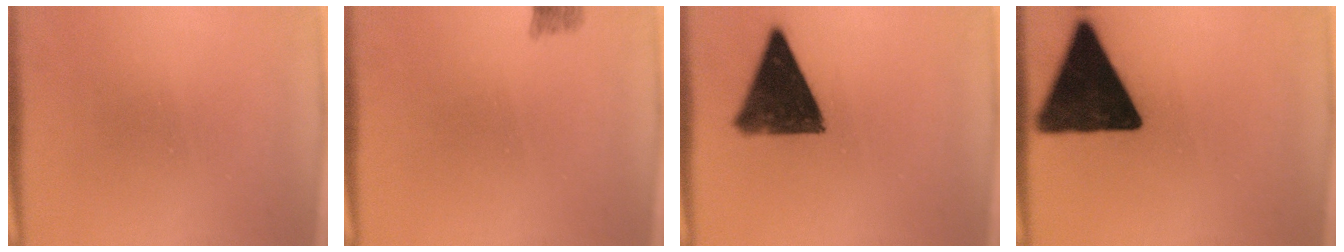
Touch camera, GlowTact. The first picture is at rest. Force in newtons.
{"total": 2.0}
{"total": 12.4}
{"total": 16.9}